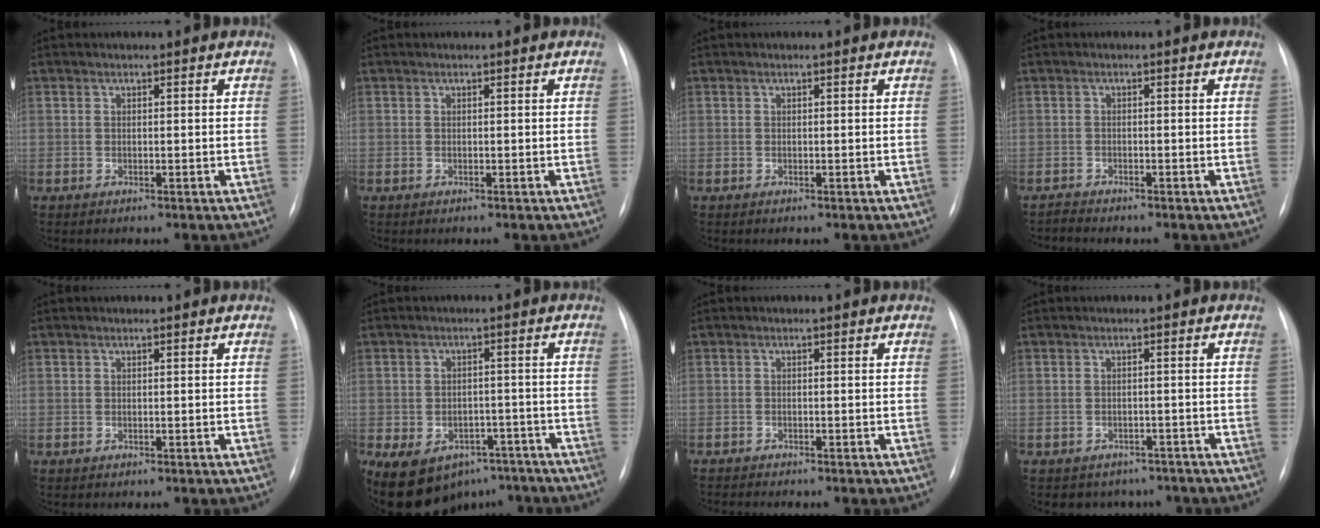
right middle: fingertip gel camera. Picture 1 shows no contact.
{"total": 0.0}
{"total": 0.0}
{"total": 1.0, "force": [-0.9, -0.2, -0.4], "torque": [0.005, -0.007, -0.018]}
{"total": 0.0}
{"total": 14.8, "force": [-9.3, 9.6, 6.3], "torque": [-0.129, 0.010, -0.122]}
{"total": 1.7, "force": [-1.7, 0.0, 0.2], "torque": [-0.003, -0.006, -0.026]}
{"total": 6.0, "force": [-5.0, 3.4, 0.4], "torque": [0.005, 0.013, -0.052]}